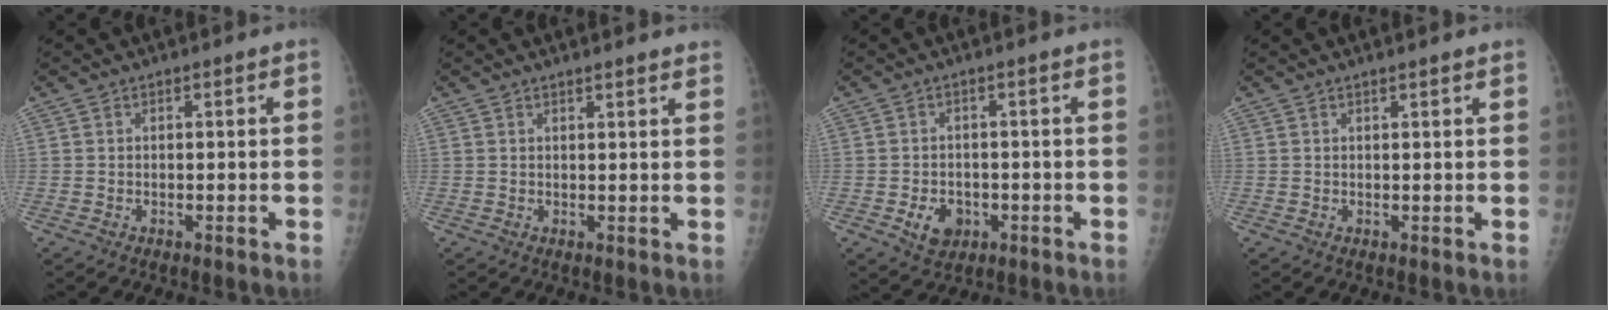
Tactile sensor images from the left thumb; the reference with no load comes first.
{"total": 4.1, "force": [3.7, 0.3, 1.7], "torque": [-0.013, -0.011, 0.037]}
{"total": 4.6, "force": [-1.5, 3.5, 2.5], "torque": [-0.030, 0.005, -0.015]}
{"total": 1.2, "force": [1.1, -0.1, 0.6], "torque": [-0.006, 0.000, 0.019]}